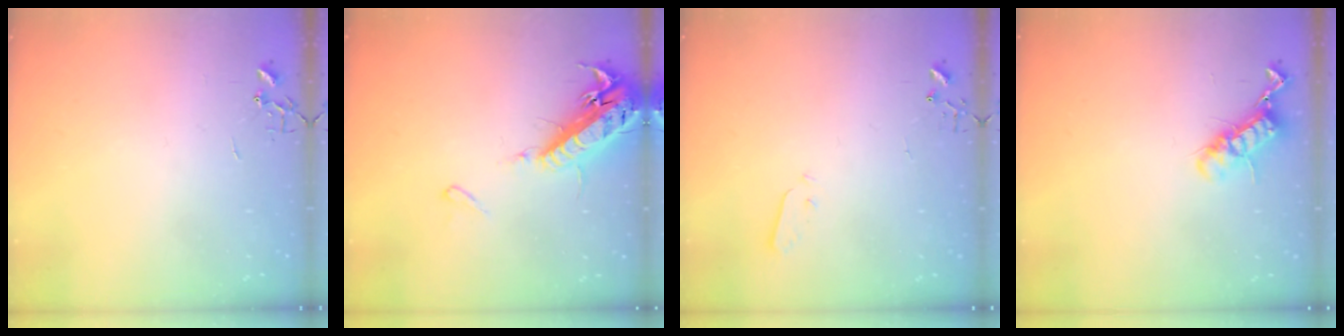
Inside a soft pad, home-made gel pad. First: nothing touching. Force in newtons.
{"total": 17.4, "press": 16.9, "slide": 4.1}
{"total": 2.5, "press": 2.5, "slide": 0.4}
{"total": 11.9, "press": 11.9, "slide": 0.8}